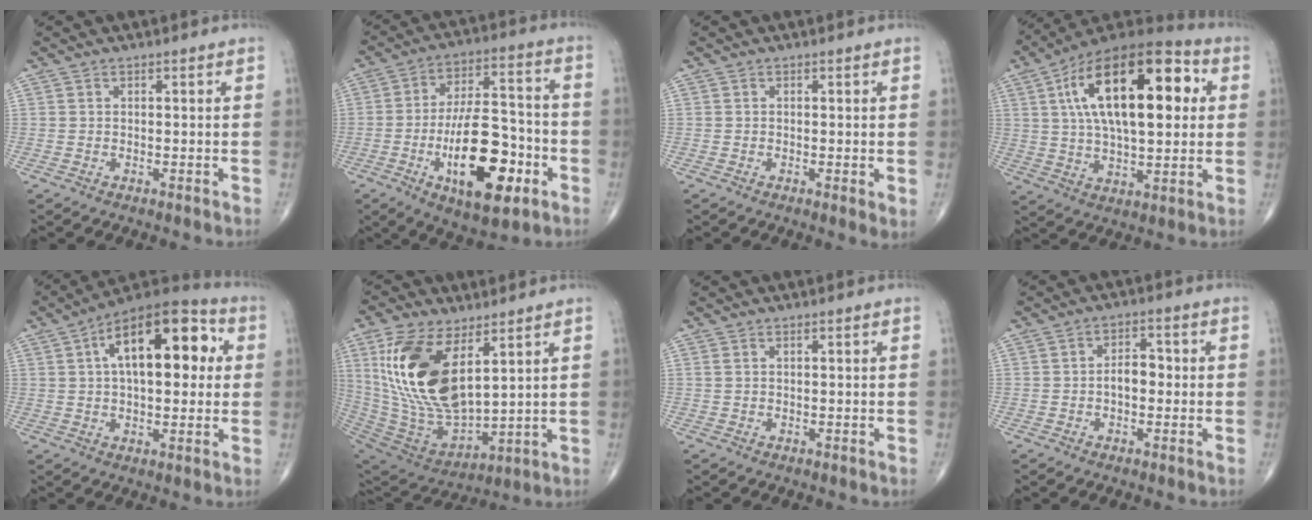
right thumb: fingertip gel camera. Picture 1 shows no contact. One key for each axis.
{"total": 19.9, "fx": -6.8, "fy": 8.6, "fz": 16.6, "tx": -0.248, "ty": 0.029, "tz": -0.101}
{"total": 1.7, "fx": -0.1, "fy": 0.4, "fz": 1.7, "tx": -0.030, "ty": -0.008, "tz": -0.006}
{"total": 25.6, "fx": 6.3, "fy": 11.6, "fz": 21.9, "tx": -0.354, "ty": 0.015, "tz": 0.096}
{"total": 19.8, "fx": 4.7, "fy": 9.6, "fz": 16.6, "tx": -0.226, "ty": 0.024, "tz": 0.062}
{"total": 21.7, "fx": 7.3, "fy": 10.5, "fz": 17.5, "tx": -0.341, "ty": -0.036, "tz": 0.152}
{"total": 0.6, "fx": 0.4, "fy": 0.1, "fz": 0.5, "tx": -0.016, "ty": 0.008, "tz": 0.010}
{"total": 4.0, "fx": -0.5, "fy": 2.4, "fz": 3.1, "tx": -0.037, "ty": 0.016, "tz": -0.013}